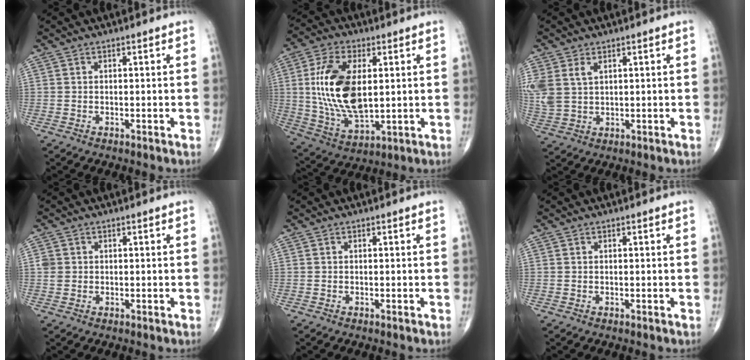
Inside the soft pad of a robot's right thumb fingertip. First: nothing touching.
{"total": 17.4, "force": [2.3, 9.1, 14.7], "torque": [-0.282, -0.012, 0.051]}
{"total": 7.6, "force": [2.7, 4.9, 5.1], "torque": [-0.128, 0.004, 0.067]}
{"total": 1.8, "force": [0.2, 1.7, 0.7], "torque": [-0.006, 0.002, 0.006]}
{"total": 0.0}
{"total": 0.0}